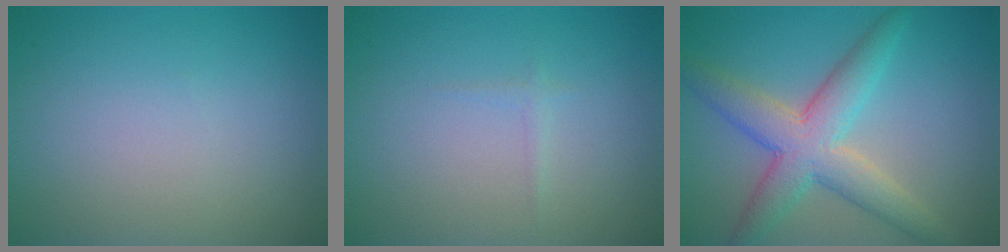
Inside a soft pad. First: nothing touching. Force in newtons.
{"total": 0.6, "press": 0.6, "slide": 0.0}
{"total": 7.3, "press": 7.3, "slide": 0.1}